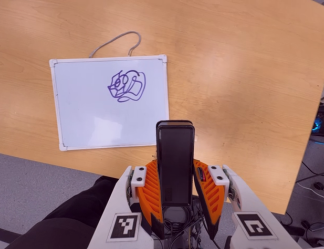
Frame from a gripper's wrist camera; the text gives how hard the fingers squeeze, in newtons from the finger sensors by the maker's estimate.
{"total": 3.9, "left": 2.5, "right": 5.3}